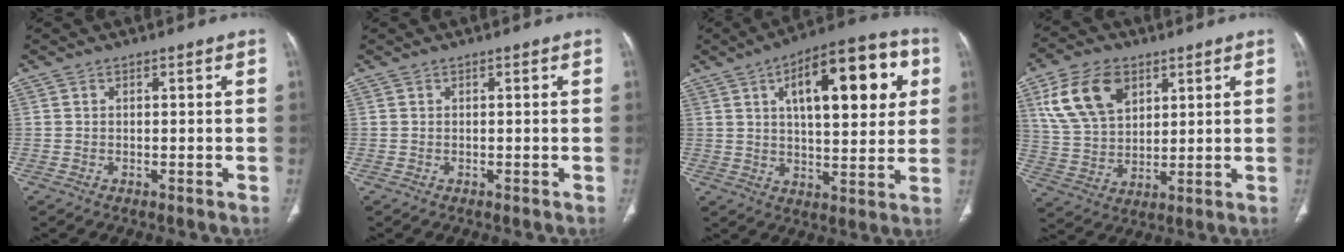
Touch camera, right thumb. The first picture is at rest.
{"total": 0.0}
{"total": 21.1, "force": [6.8, 8.8, 17.9], "torque": [-0.219, 0.003, 0.095]}
{"total": 13.9, "force": [6.2, 8.9, 8.7], "torque": [-0.149, -0.013, 0.127]}